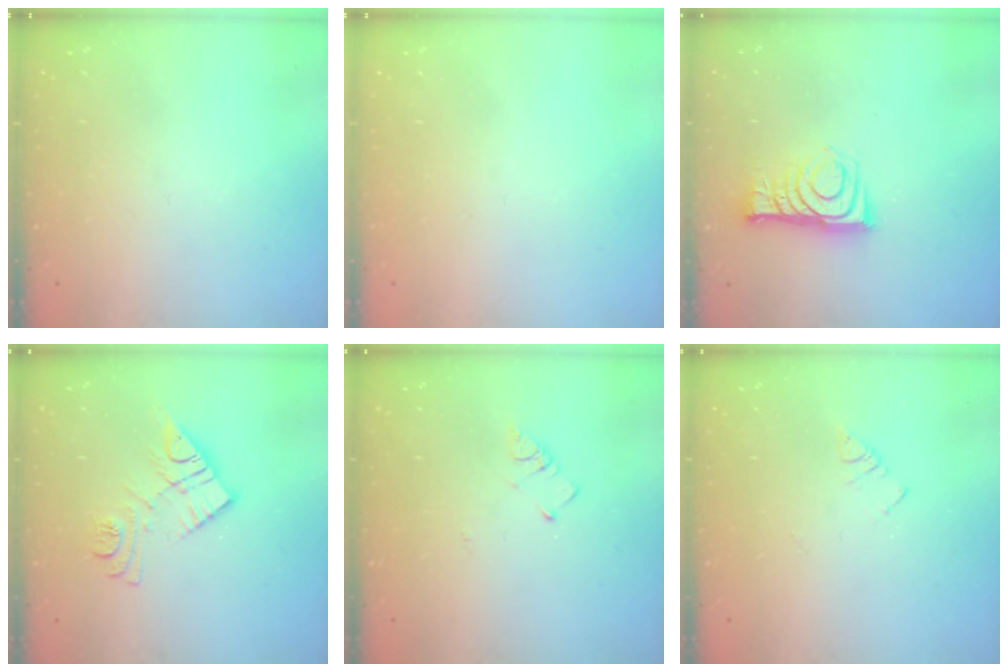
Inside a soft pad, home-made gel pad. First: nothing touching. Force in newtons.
{"total": 1.7, "press": 1.7, "slide": 0.1}
{"total": 9.5, "press": 9.5, "slide": 0.3}
{"total": 11.7, "press": 11.7, "slide": 0.9}
{"total": 2.6, "press": 2.6, "slide": 0.5}
{"total": 3.9, "press": 3.9, "slide": 0.4}